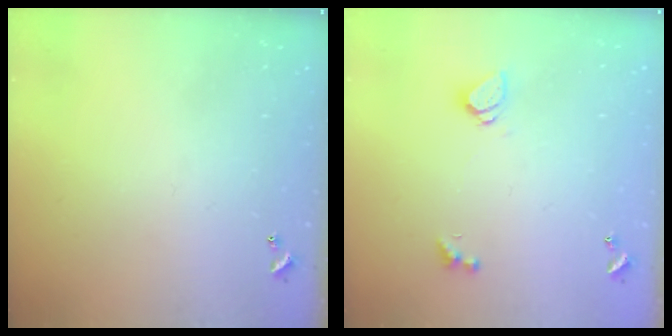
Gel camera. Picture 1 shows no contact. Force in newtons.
{"total": 1.2, "press": 1.1, "slide": 0.5}